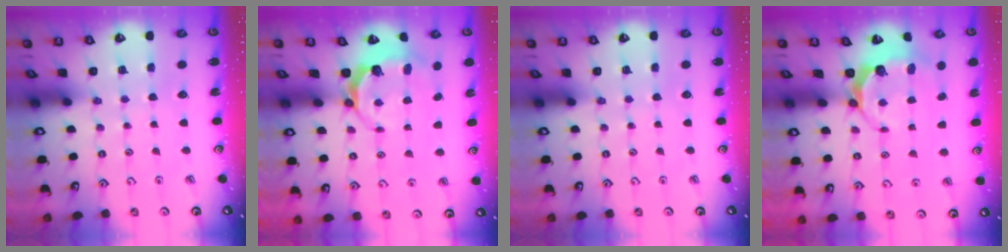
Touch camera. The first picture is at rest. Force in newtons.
{"total": 5.6, "press": 4.5, "slide": 3.3}
{"total": 0.0}
{"total": 5.6, "press": 4.5, "slide": 3.3}